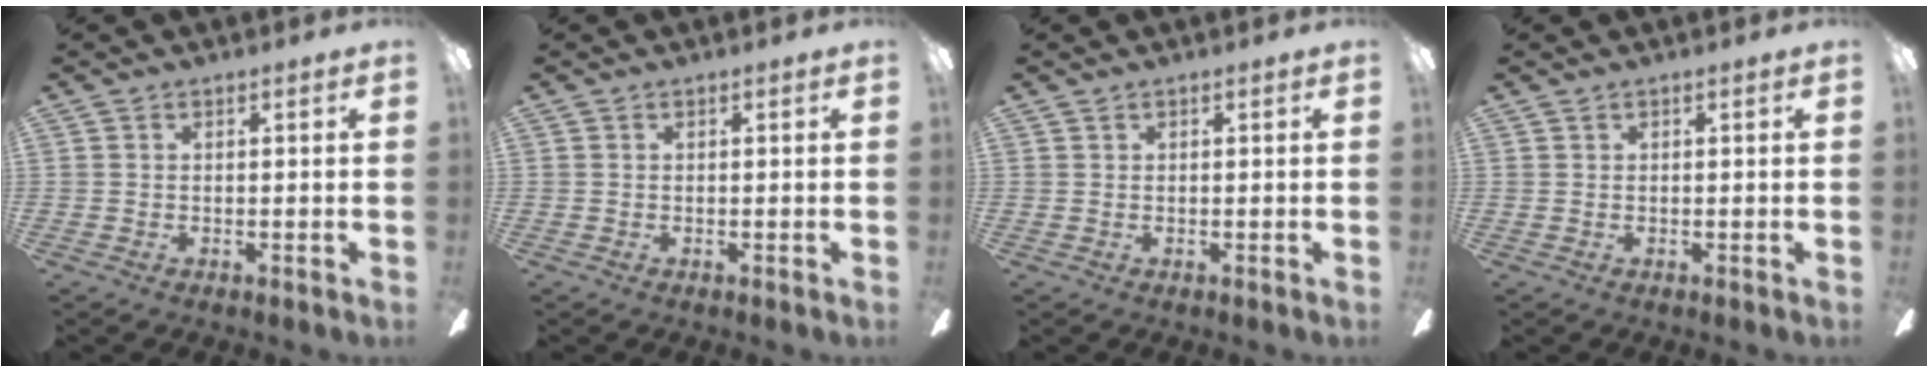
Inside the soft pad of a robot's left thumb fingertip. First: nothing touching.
{"total": 0.0}
{"total": 0.0}
{"total": 0.0}